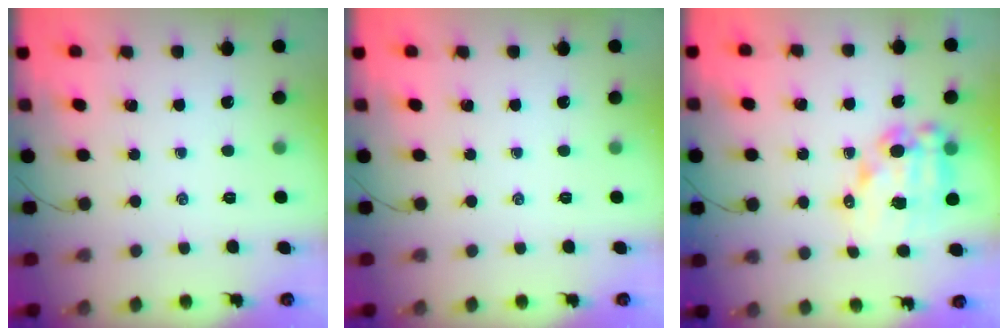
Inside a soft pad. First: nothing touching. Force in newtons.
{"total": 0.0}
{"total": 12.7, "press": 12.4, "slide": 2.9}